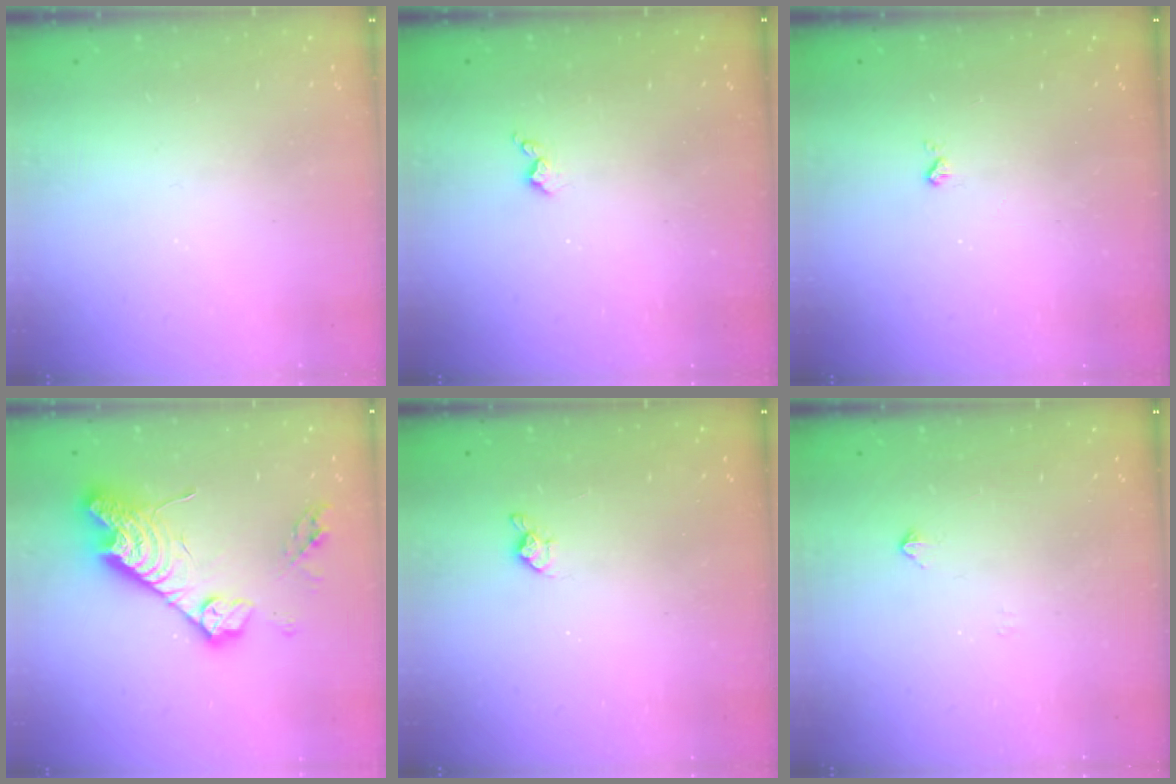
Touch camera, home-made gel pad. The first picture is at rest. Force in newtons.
{"total": 4.0, "press": 4.0, "slide": 0.7}
{"total": 2.0, "press": 2.0, "slide": 0.4}
{"total": 19.2, "press": 19.1, "slide": 1.9}
{"total": 4.9, "press": 4.8, "slide": 0.5}
{"total": 2.4, "press": 2.4, "slide": 0.5}